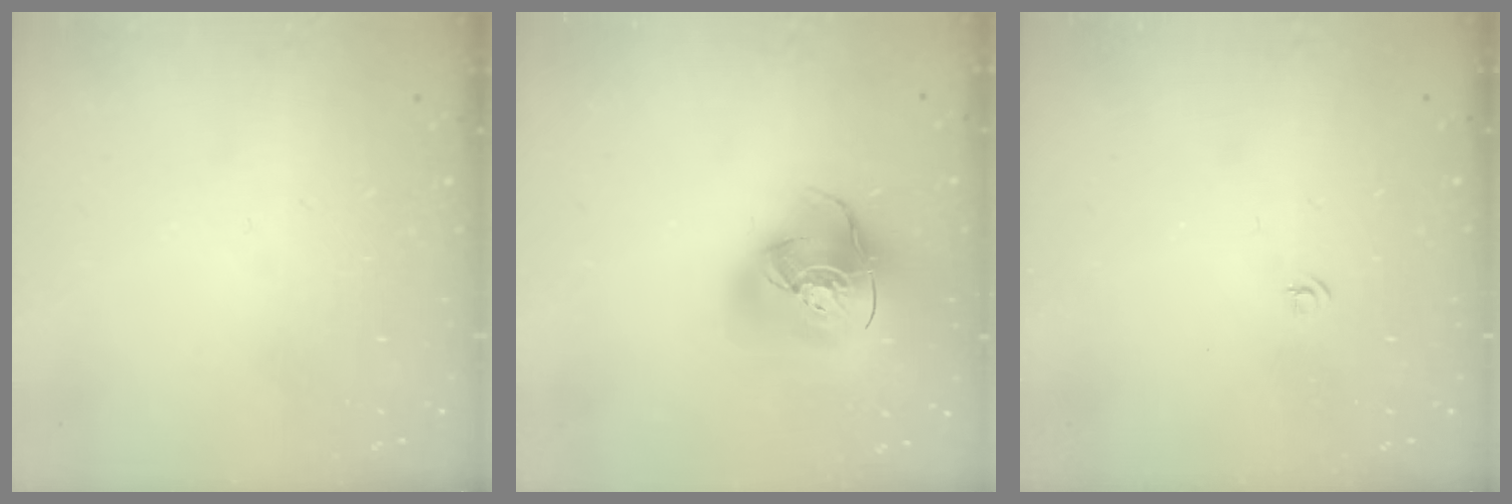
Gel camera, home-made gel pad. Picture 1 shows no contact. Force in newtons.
{"total": 19.5, "press": 19.4, "slide": 2.3}
{"total": 3.2, "press": 3.2, "slide": 0.4}